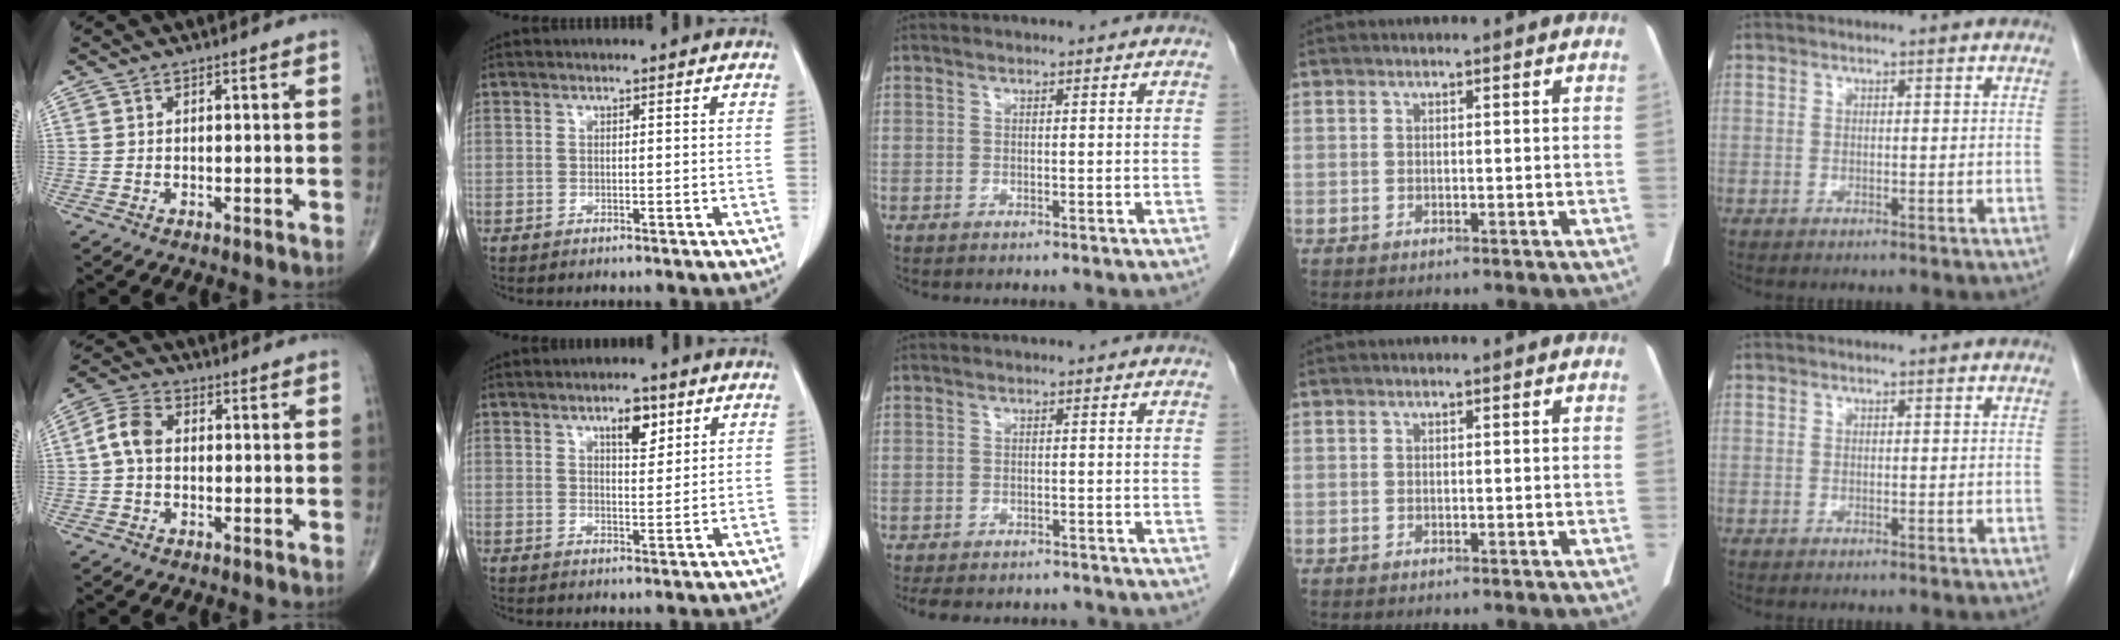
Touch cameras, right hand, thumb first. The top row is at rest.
{"thumb": {"total": 5.9, "force": [0.0, 4.1, 4.2], "torque": [-0.081, 0.020, -0.008]}, "index": {"total": 4.5, "force": [2.5, 1.6, 3.3], "torque": [-0.051, -0.001, 0.040]}, "middle": {"total": 9.3, "force": [-8.3, 3.1, 2.8], "torque": [-0.049, 0.002, -0.104]}}